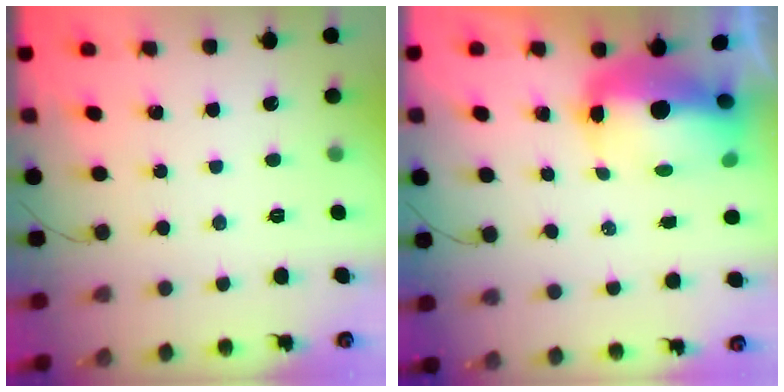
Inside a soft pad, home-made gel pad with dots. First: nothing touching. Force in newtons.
{"total": 11.9, "press": 11.7, "slide": 2.3}